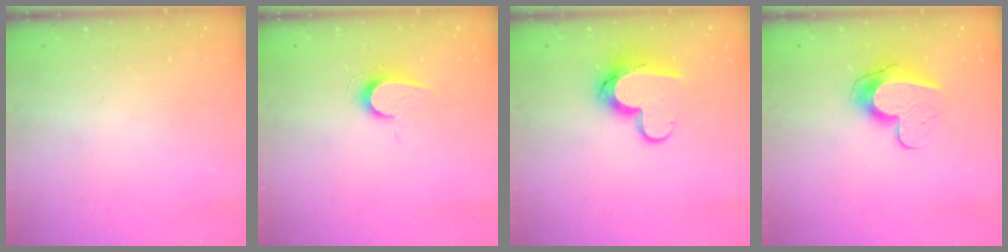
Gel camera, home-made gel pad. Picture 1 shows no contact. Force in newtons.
{"total": 7.0, "press": 7.0, "slide": 0.7}
{"total": 11.9, "press": 11.8, "slide": 1.1}
{"total": 10.9, "press": 10.9, "slide": 1.1}